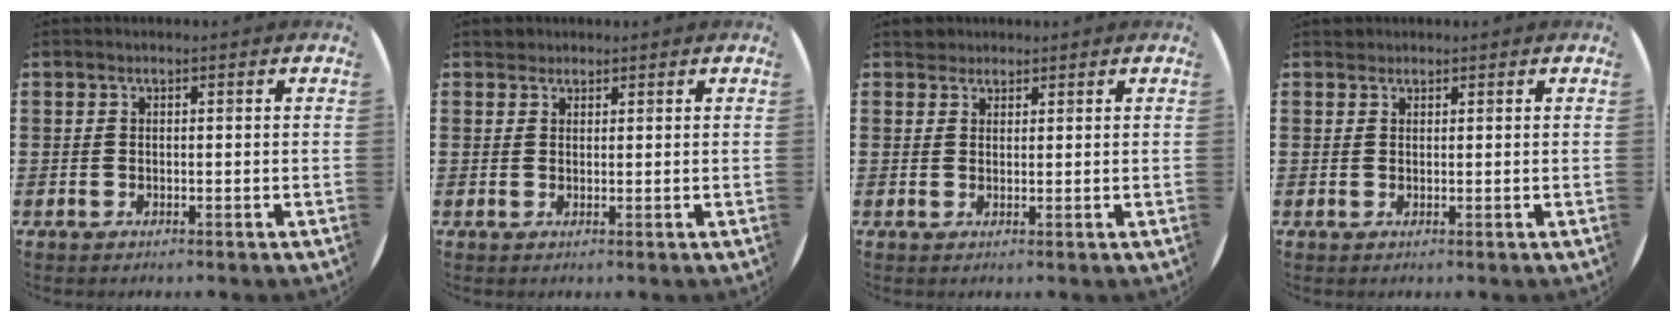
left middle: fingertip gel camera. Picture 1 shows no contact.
{"total": 1.1, "force": [1.0, 0.4, -0.1], "torque": [0.008, -0.001, 0.020]}
{"total": 1.7, "force": [1.6, 0.7, -0.1], "torque": [0.006, 0.002, 0.030]}
{"total": 0.7, "force": [0.7, 0.2, -0.1], "torque": [0.001, 0.003, 0.013]}